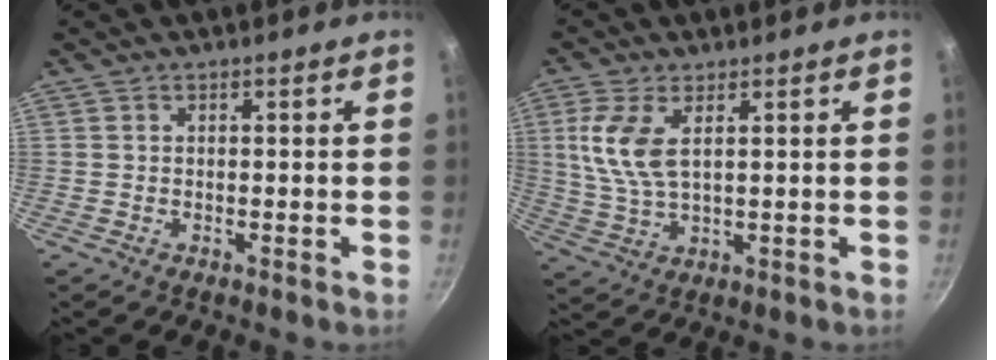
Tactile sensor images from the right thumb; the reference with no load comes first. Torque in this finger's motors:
{"motor_torque": [0.22, 0.09, 1.33, 0.25, 0.38]}